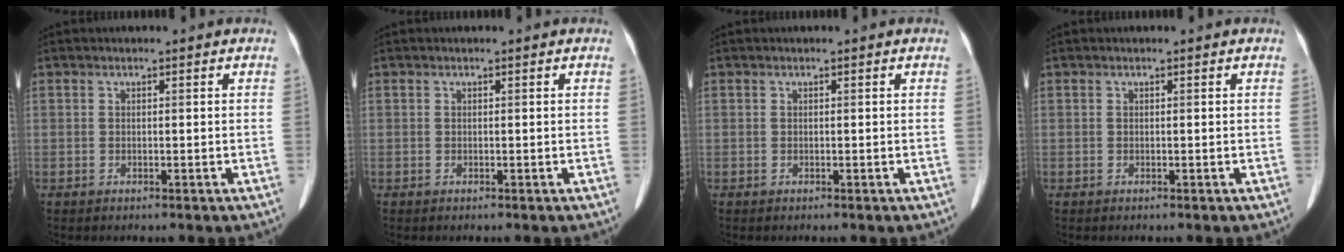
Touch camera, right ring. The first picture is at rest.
{"total": 0.0}
{"total": 0.0}
{"total": 0.0}